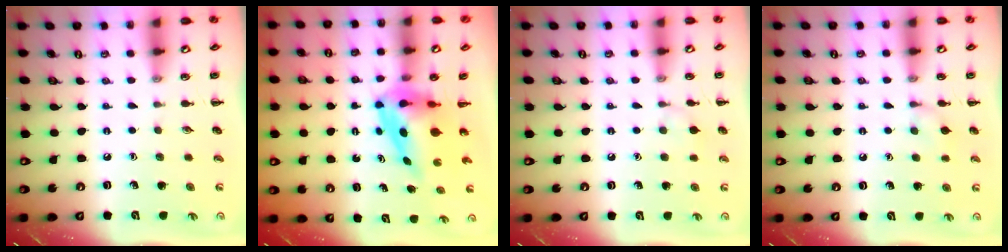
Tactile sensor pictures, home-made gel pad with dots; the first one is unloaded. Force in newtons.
{"total": 6.5, "press": 6.3, "slide": 1.6}
{"total": 4.9, "press": 4.6, "slide": 1.8}
{"total": 6.9, "press": 6.5, "slide": 2.2}